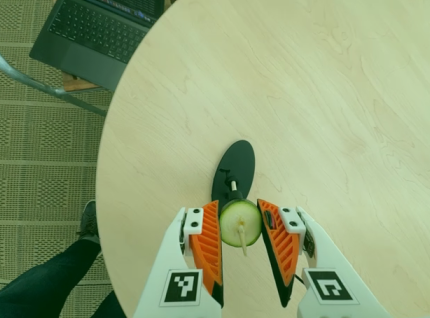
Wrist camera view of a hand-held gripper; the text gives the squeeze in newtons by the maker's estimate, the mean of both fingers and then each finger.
{"total": 10.3, "left": 10.5, "right": 10.2}